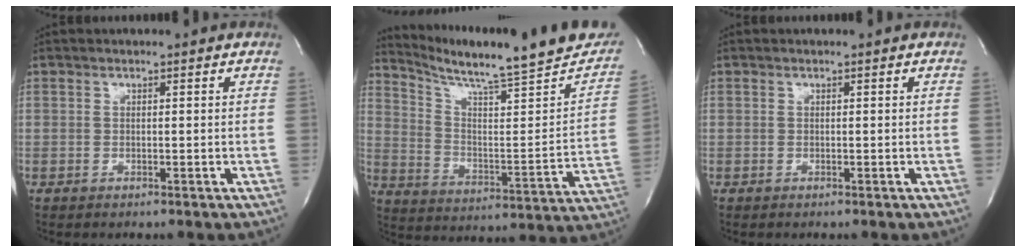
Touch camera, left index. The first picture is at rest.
{"total": 23.4, "force": [20.3, 1.9, 11.5], "torque": [-0.180, -0.052, 0.284]}
{"total": 0.0}